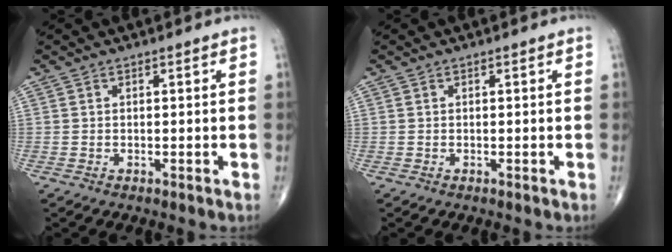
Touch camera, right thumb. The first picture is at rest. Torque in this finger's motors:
{"motor_torque": [0.03, 0.03, -0.07, -0.07, 0.00]}